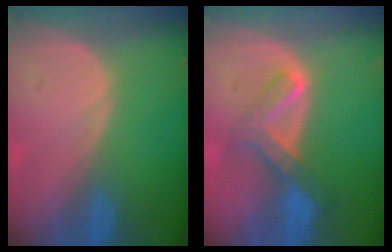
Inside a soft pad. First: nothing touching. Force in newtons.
{"total": 6.7, "press": 5.6, "slide": 3.6}